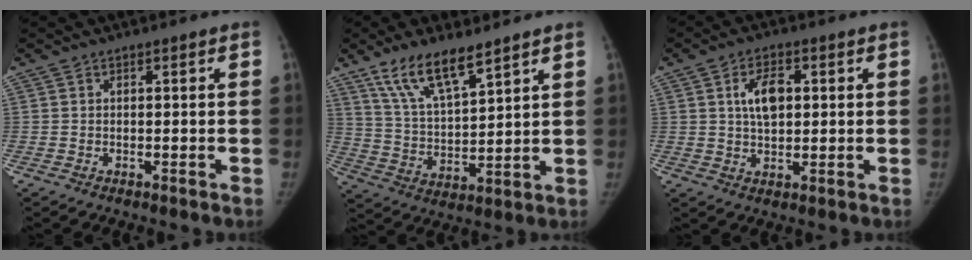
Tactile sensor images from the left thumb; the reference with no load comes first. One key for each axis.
{"total": 11.9, "fx": 8.4, "fy": 3.6, "fz": 7.7, "tx": -0.127, "ty": -0.042, "tz": 0.169}
{"total": 6.6, "fx": 1.5, "fy": 3.8, "fz": 5.1, "tx": -0.075, "ty": 0.000, "tz": 0.024}